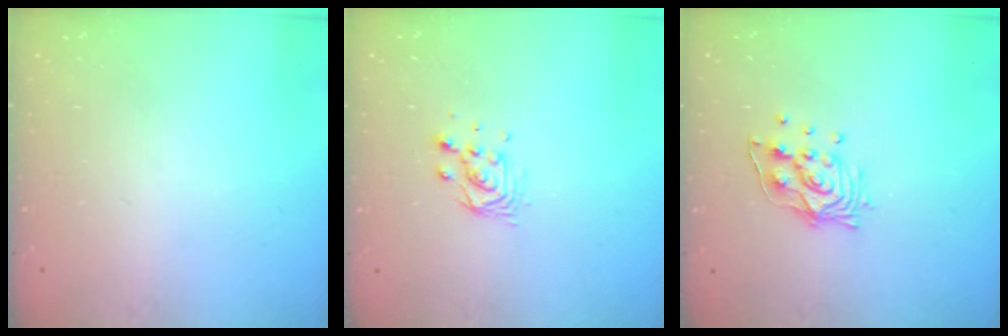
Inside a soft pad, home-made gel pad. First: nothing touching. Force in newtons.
{"total": 5.0, "press": 5.0, "slide": 0.1}
{"total": 11.1, "press": 11.1, "slide": 1.4}